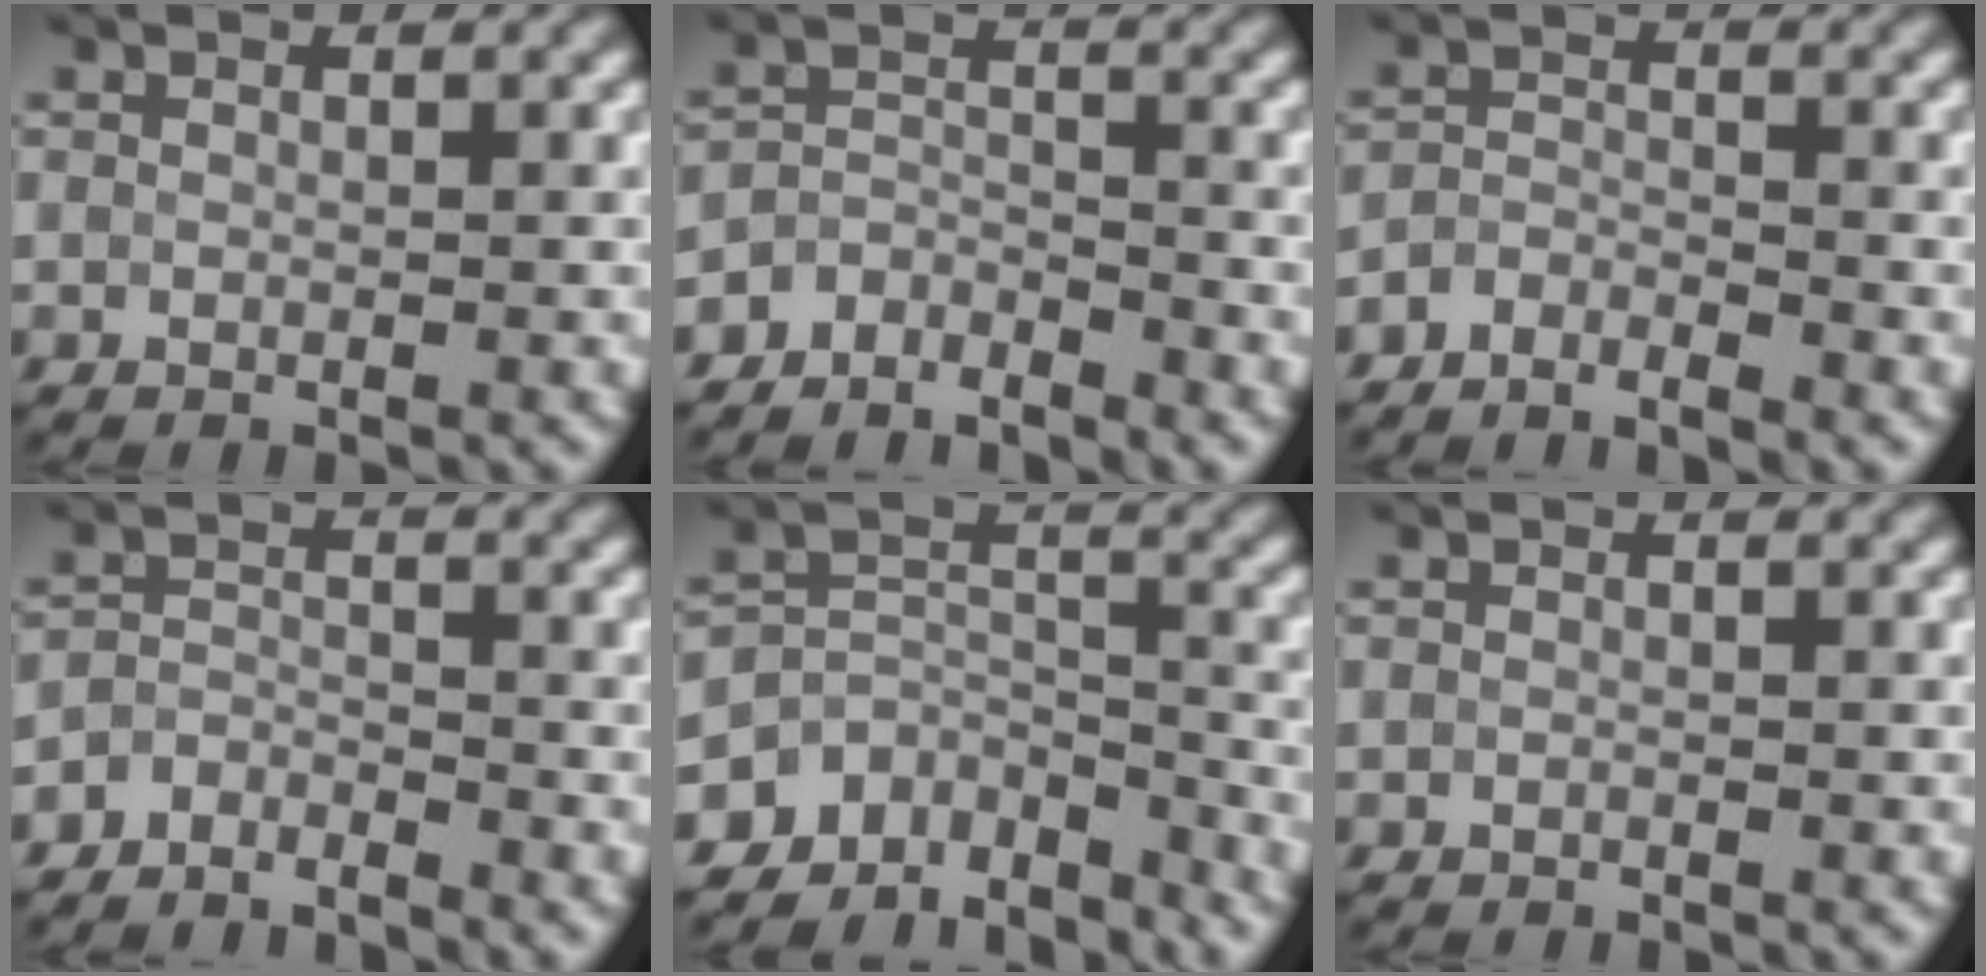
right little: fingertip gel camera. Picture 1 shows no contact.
{"total": 3.3, "force": [-3.1, 1.0, 0.5], "torque": [-0.005, 0.000, -0.069]}
{"total": 2.2, "force": [-2.1, 0.3, 0.5], "torque": [-0.012, -0.001, -0.047]}
{"total": 2.5, "force": [-2.4, 0.6, 0.4], "torque": [-0.009, -0.001, -0.053]}
{"total": 7.4, "force": [-6.4, 3.6, 1.0], "torque": [-0.008, 0.007, -0.101]}
{"total": 0.0}